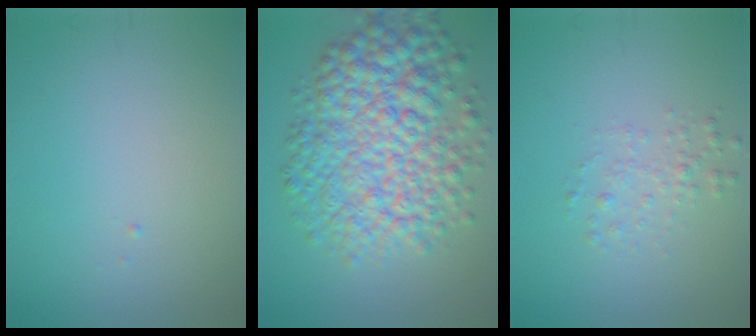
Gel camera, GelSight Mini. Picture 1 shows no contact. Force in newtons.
{"total": 10.0, "press": 10.0, "slide": 0.2}
{"total": 1.6, "press": 1.6, "slide": 0.1}